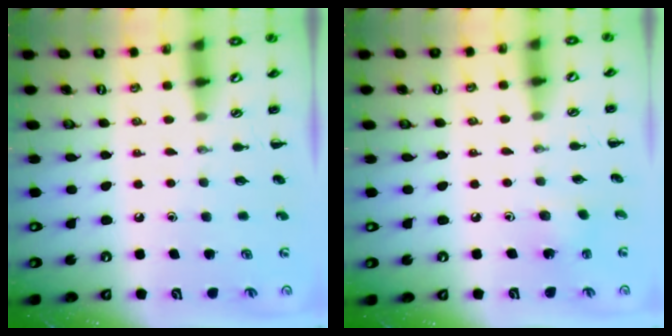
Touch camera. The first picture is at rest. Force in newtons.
{"total": 2.1, "press": 2.0, "slide": 0.8}